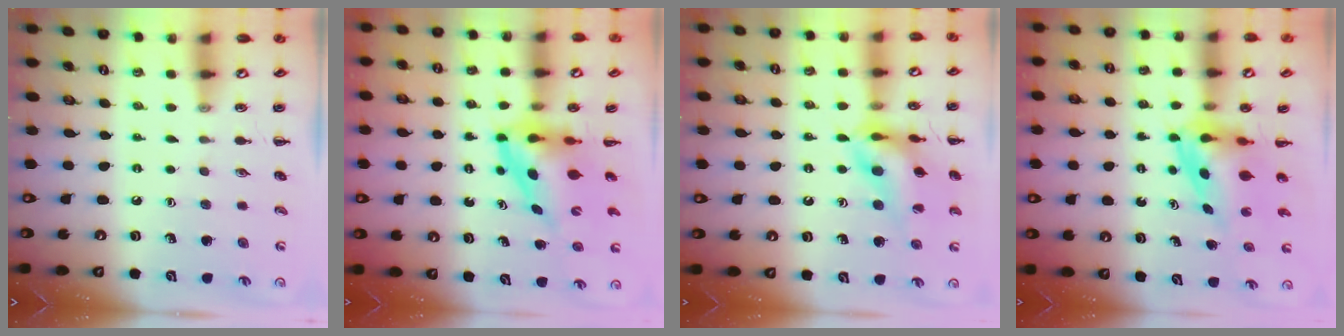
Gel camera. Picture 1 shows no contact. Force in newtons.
{"total": 5.0, "press": 4.8, "slide": 1.3}
{"total": 18.0, "press": 17.8, "slide": 2.9}
{"total": 4.0, "press": 3.9, "slide": 0.7}